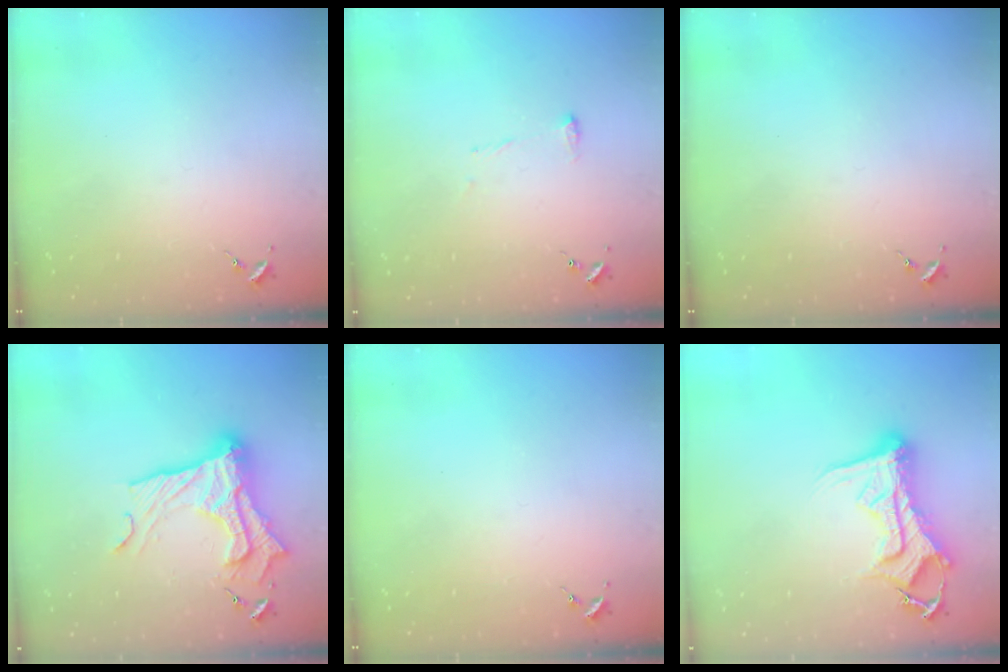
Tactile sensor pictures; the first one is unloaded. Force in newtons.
{"total": 8.1, "press": 8.1, "slide": 0.6}
{"total": 0.0}
{"total": 22.9, "press": 22.8, "slide": 1.7}
{"total": 0.0}
{"total": 14.1, "press": 14.0, "slide": 1.6}